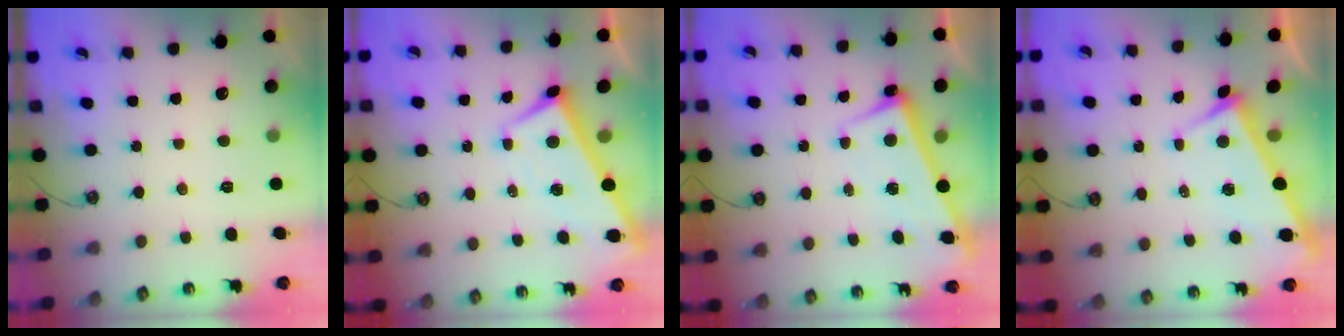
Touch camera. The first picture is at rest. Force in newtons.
{"total": 2.3, "press": 2.2, "slide": 0.2}
{"total": 2.9, "press": 2.8, "slide": 0.4}
{"total": 4.8, "press": 4.8, "slide": 0.1}